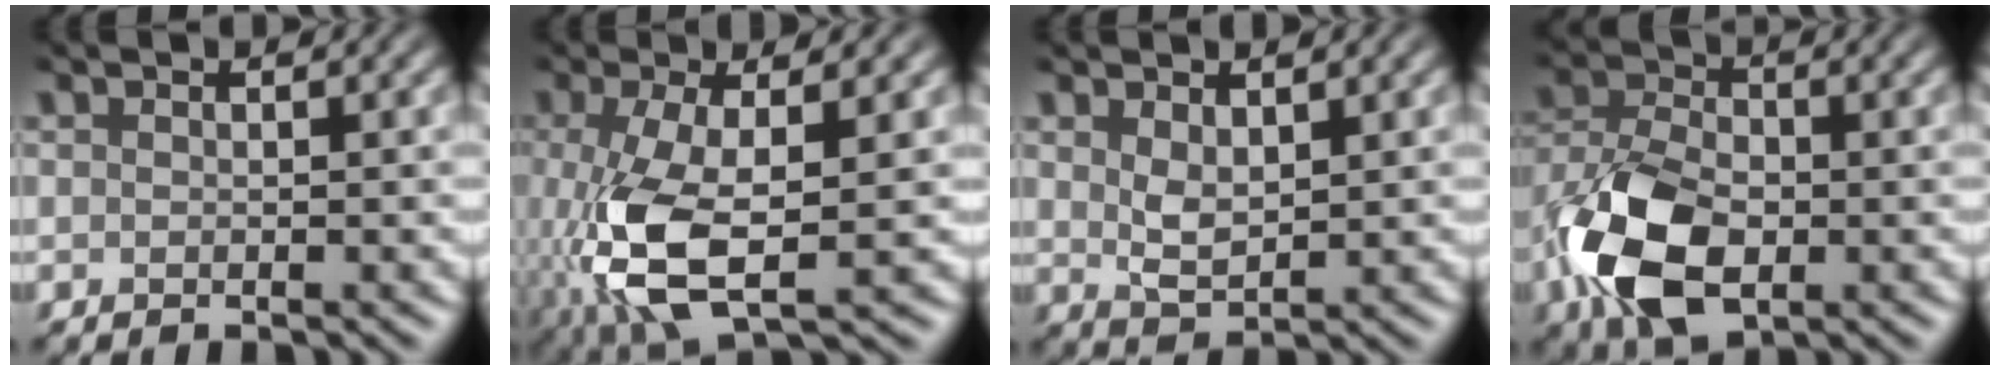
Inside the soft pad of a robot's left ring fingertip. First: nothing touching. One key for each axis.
{"total": 7.3, "fx": -1.3, "fy": 2.8, "fz": 6.6, "tx": -0.151, "ty": -0.010, "tz": -0.023}
{"total": 2.3, "fx": 1.0, "fy": 1.2, "fz": 1.7, "tx": -0.038, "ty": -0.004, "tz": 0.026}
{"total": 8.8, "fx": -3.1, "fy": 5.3, "fz": 6.3, "tx": -0.145, "ty": -0.010, "tz": -0.069}